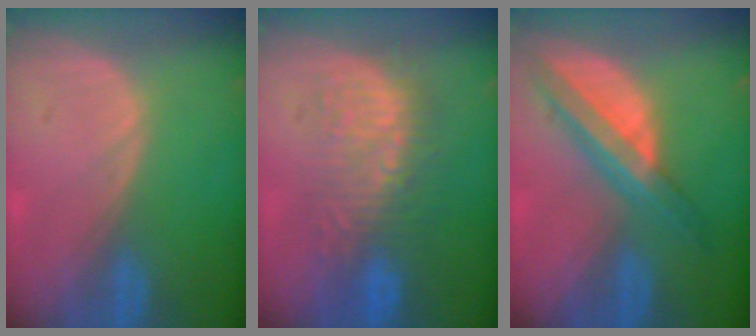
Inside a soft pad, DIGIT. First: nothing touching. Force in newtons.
{"total": 8.9, "press": 8.6, "slide": 2.2}
{"total": 8.0, "press": 6.7, "slide": 4.3}